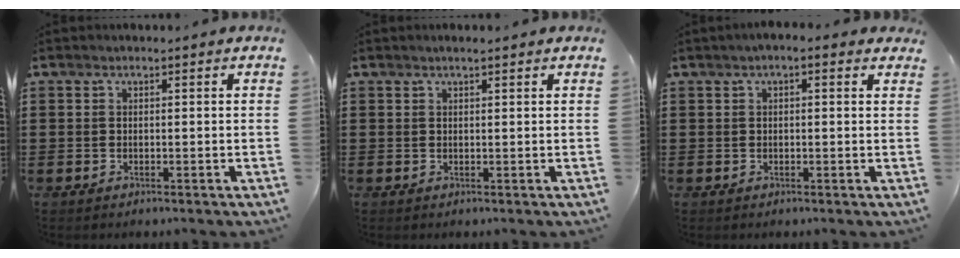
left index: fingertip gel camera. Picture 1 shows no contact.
{"total": 0.9, "force": [0.7, 0.0, 0.6], "torque": [-0.012, 0.000, 0.013]}
{"total": 1.4, "force": [0.6, 0.5, 1.2], "torque": [-0.022, 0.005, 0.009]}